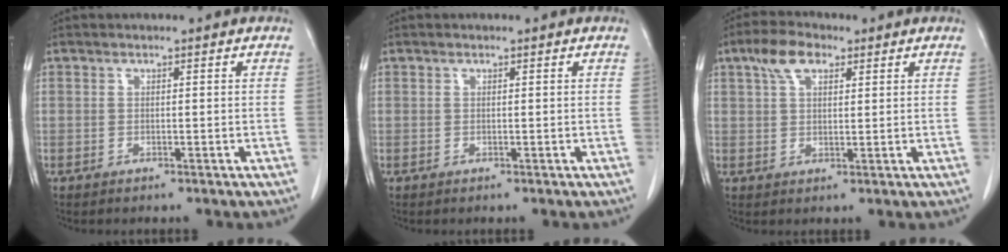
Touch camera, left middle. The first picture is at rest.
{"total": 0.0}
{"total": 5.5, "force": [3.1, 2.6, 3.8], "torque": [-0.079, 0.014, 0.057]}